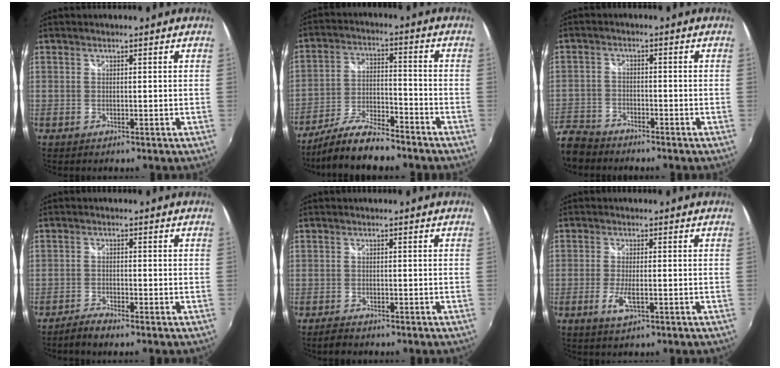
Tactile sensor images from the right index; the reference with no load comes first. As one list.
[{"total": 12.3, "force": [-10.4, 2.5, 6.0], "torque": [-0.133, -0.010, -0.185]}, {"total": 9.1, "force": [-7.3, 4.9, 2.5], "torque": [-0.086, -0.009, -0.141]}, {"total": 2.5, "force": [-2.2, 0.1, 1.0], "torque": [-0.036, -0.003, -0.048]}, {"total": 2.1, "force": [-1.8, 0.9, 0.7], "torque": [-0.021, -0.002, -0.034]}, {"total": 4.2, "force": [-1.5, 1.2, 3.8], "torque": [-0.082, -0.008, -0.027]}]